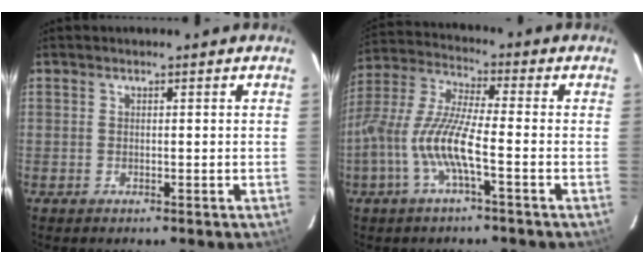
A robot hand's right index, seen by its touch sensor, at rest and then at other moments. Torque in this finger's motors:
{"motor_torque": [1.19, -0.94, 0.90, 0.21]}